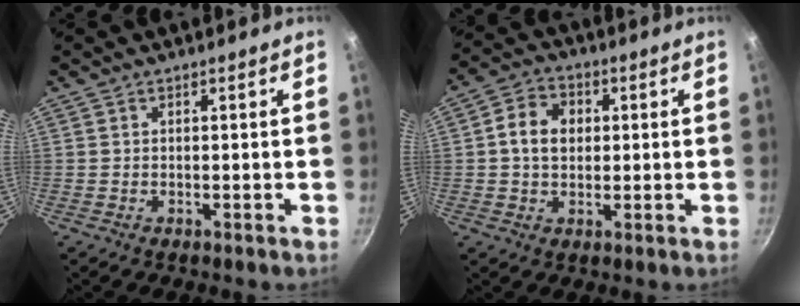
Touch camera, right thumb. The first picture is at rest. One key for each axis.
{"total": 7.5, "fx": 1.0, "fy": 5.9, "fz": 4.6, "tx": -0.061, "ty": 0.009, "tz": 0.005}